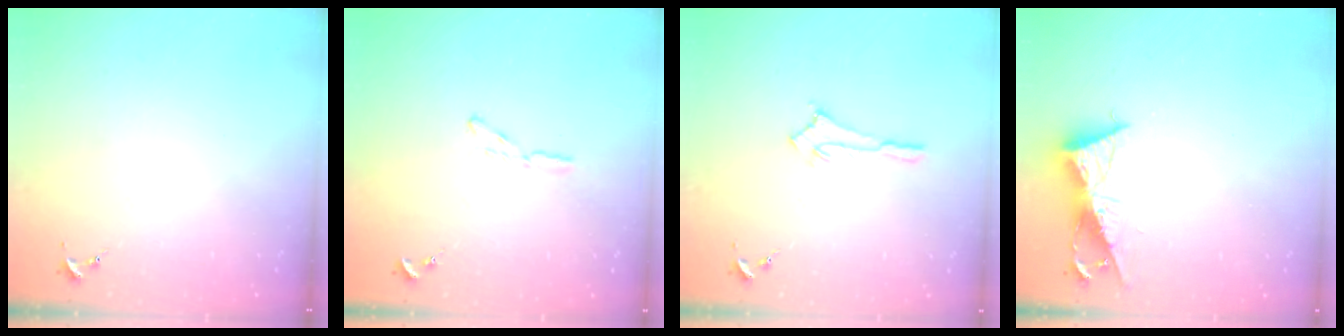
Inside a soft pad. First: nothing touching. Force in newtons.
{"total": 3.1, "press": 3.1, "slide": 0.3}
{"total": 3.7, "press": 3.7, "slide": 0.2}
{"total": 9.4, "press": 9.4, "slide": 0.6}